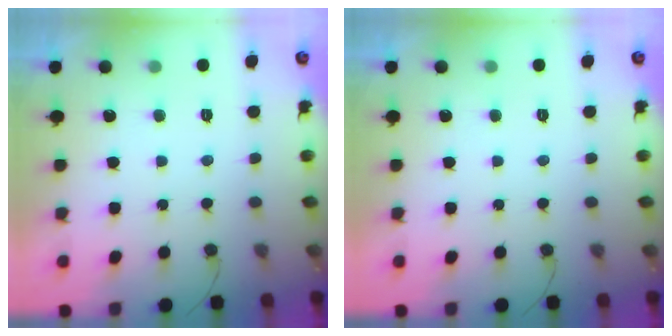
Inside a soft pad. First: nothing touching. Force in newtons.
{"total": 0.0}